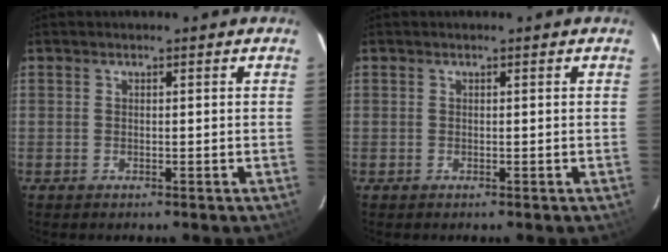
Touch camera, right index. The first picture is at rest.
{"total": 0.0}